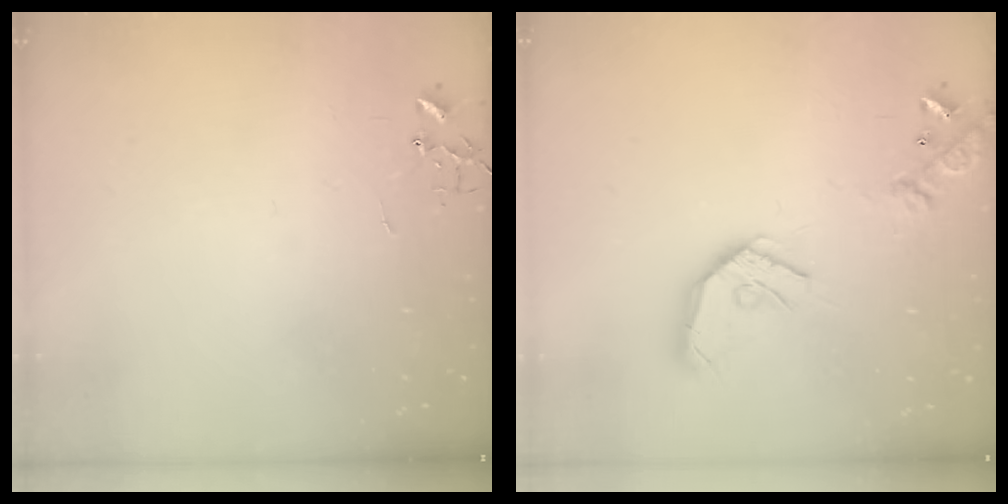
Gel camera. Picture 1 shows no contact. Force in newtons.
{"total": 16.6, "press": 16.4, "slide": 2.5}